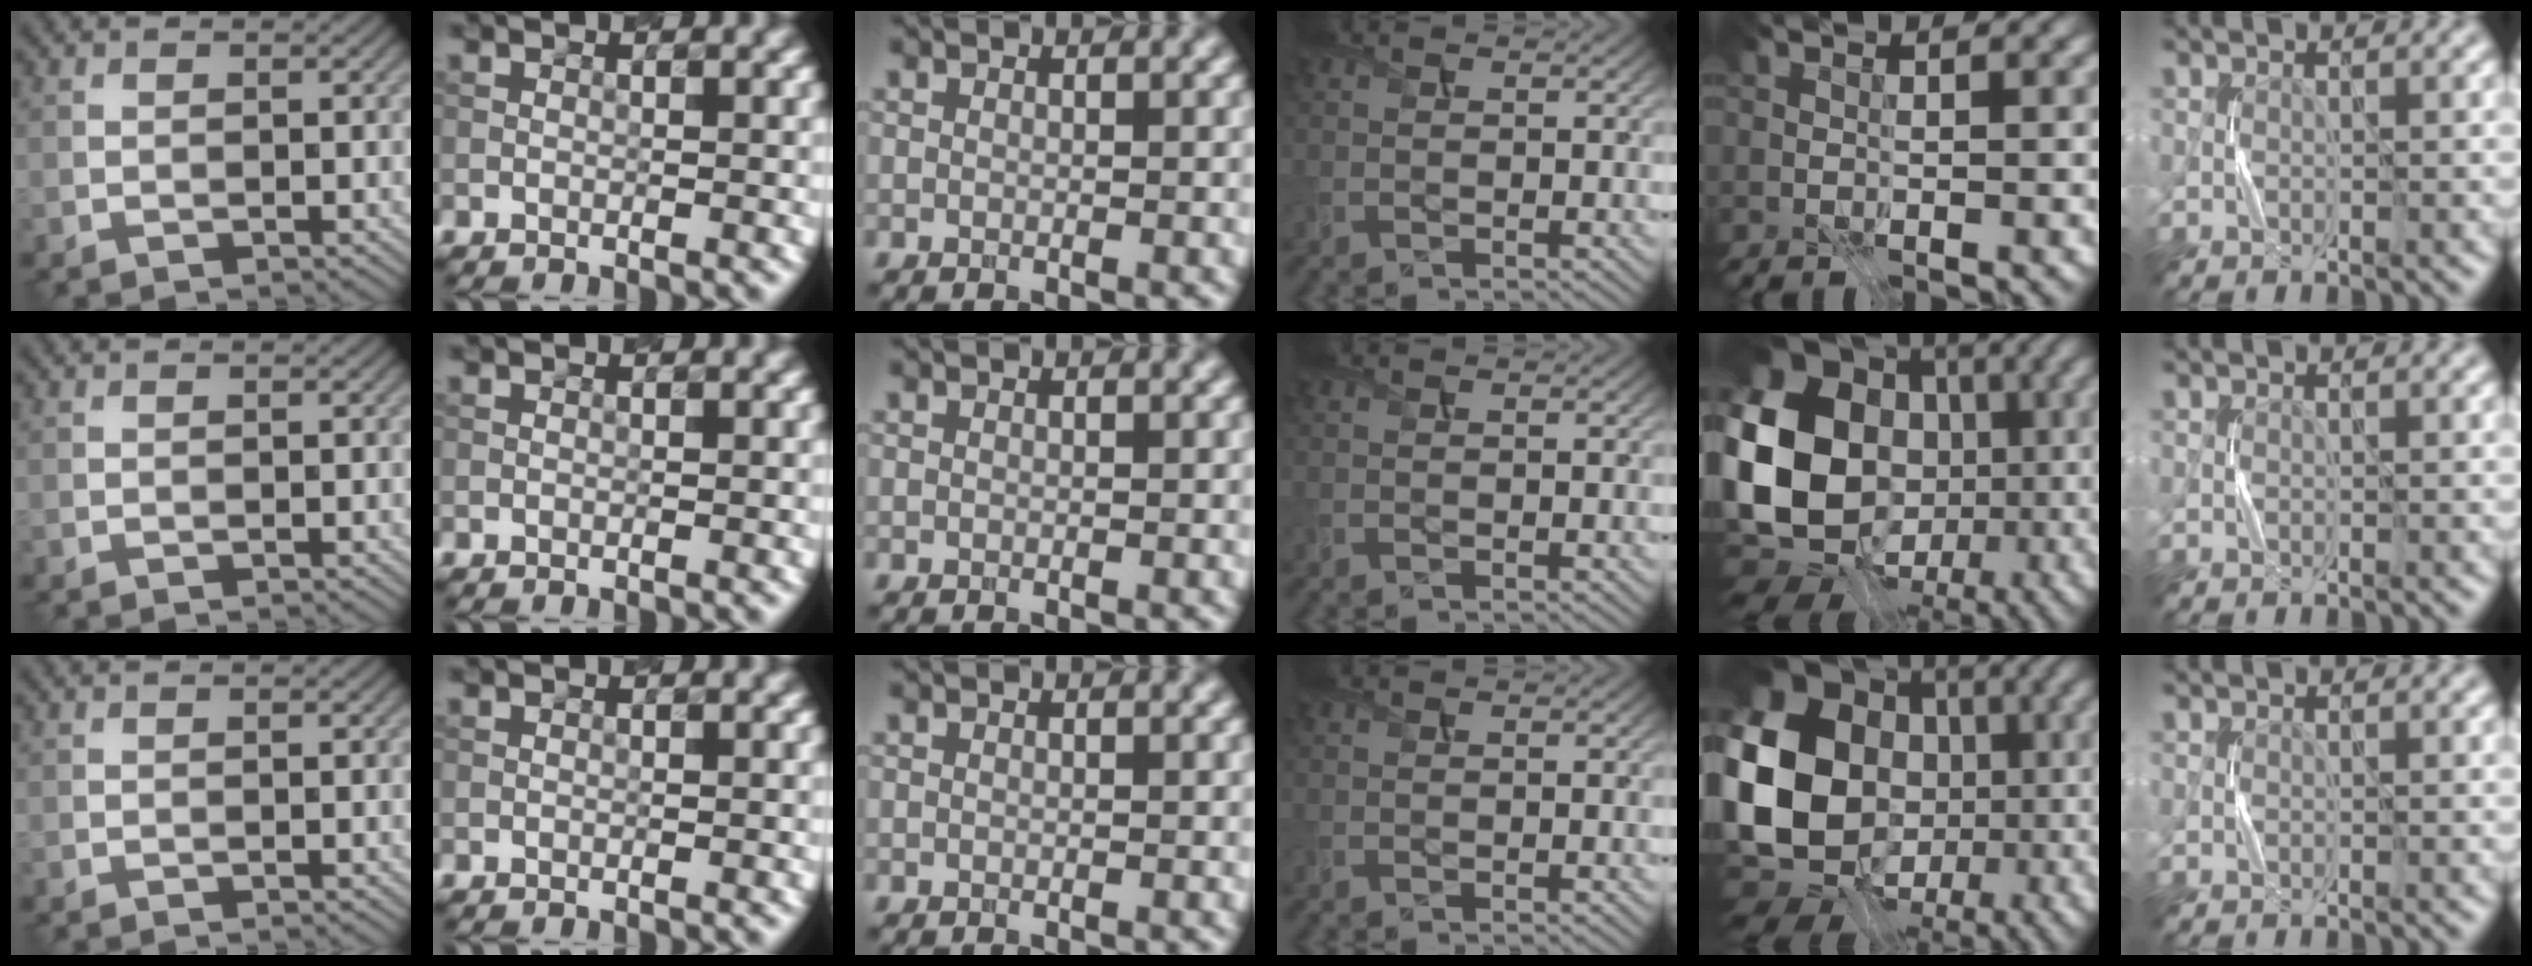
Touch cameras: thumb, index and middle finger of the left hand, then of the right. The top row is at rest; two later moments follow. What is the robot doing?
{"motion": "press", "object": "sticker"}